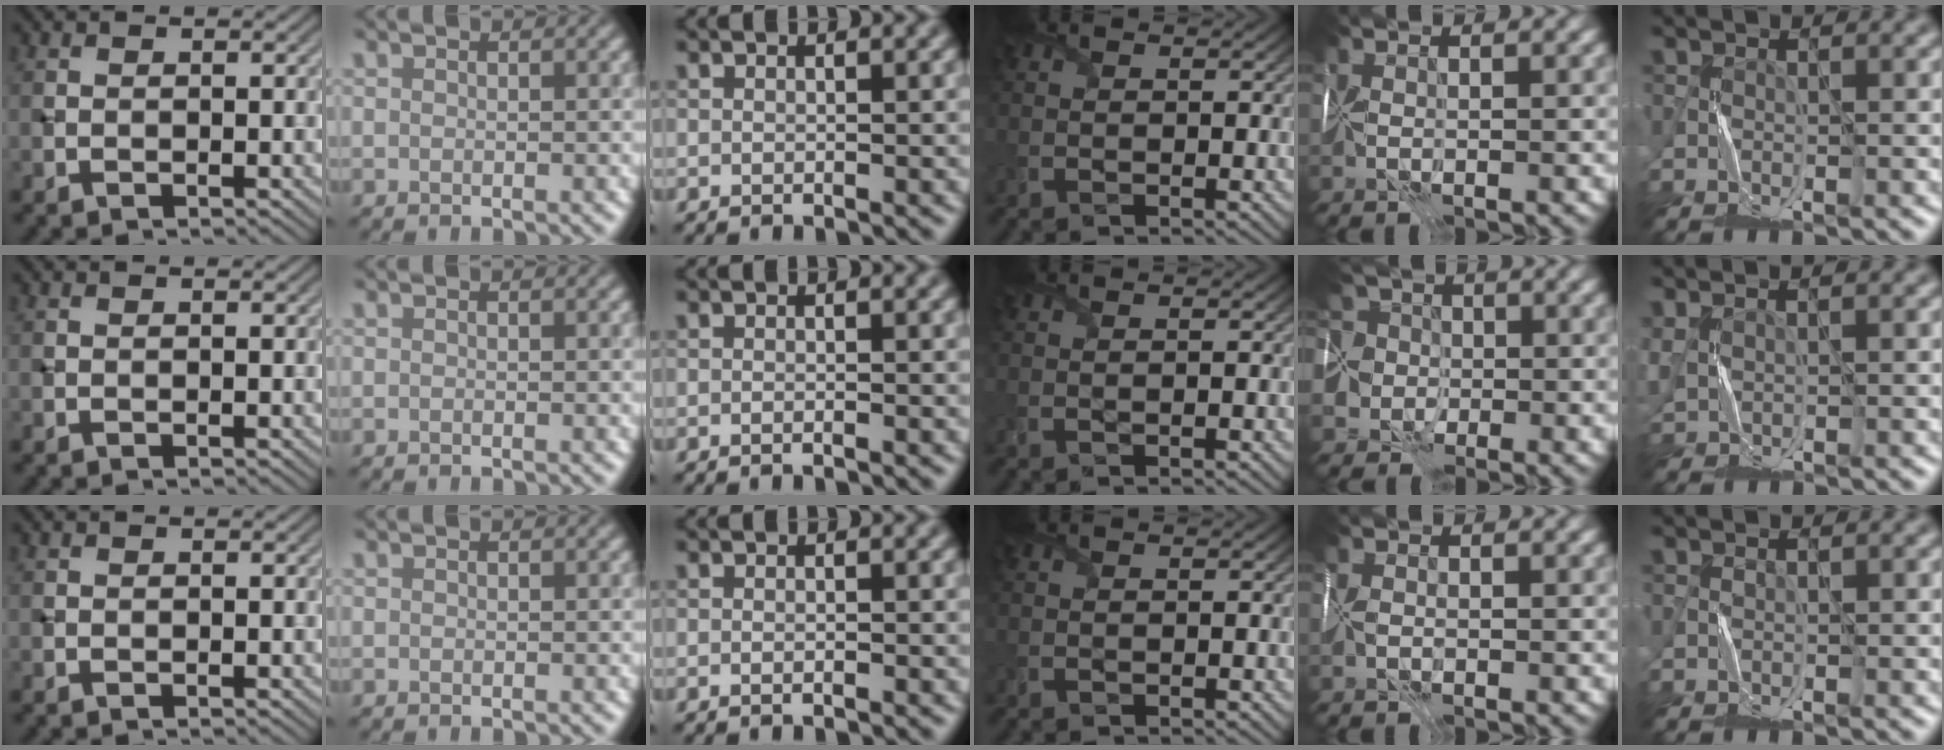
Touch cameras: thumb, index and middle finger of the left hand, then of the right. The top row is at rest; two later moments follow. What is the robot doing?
{"motion": "fold", "object": "map"}